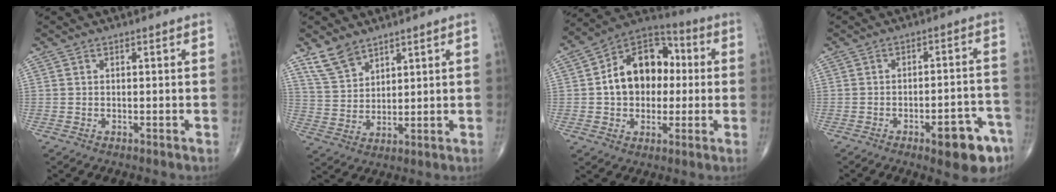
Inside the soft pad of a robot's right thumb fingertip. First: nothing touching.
{"total": 6.8, "force": [5.1, 3.5, 2.8], "torque": [-0.042, -0.023, 0.110]}
{"total": 16.1, "force": [1.0, 11.6, 11.1], "torque": [-0.129, 0.029, 0.007]}
{"total": 10.7, "force": [-5.8, 3.5, 8.3], "torque": [-0.089, 0.036, -0.069]}